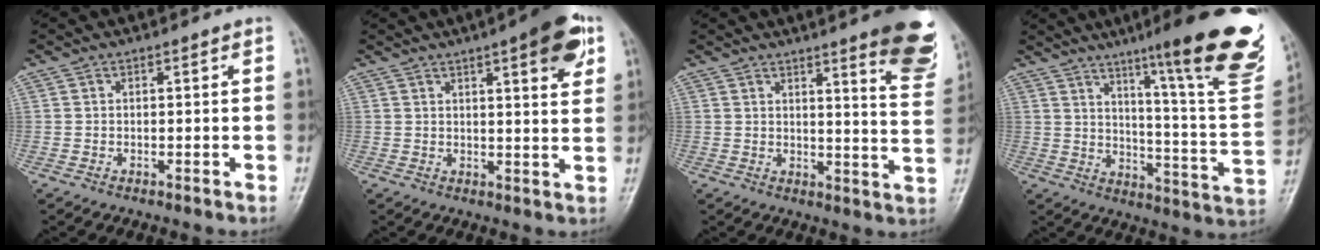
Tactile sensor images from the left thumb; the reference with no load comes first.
{"total": 9.8, "force": [5.1, 2.3, 8.1], "torque": [-0.090, -0.017, 0.060]}
{"total": 13.6, "force": [8.5, 2.3, 10.3], "torque": [-0.099, -0.053, 0.098]}
{"total": 26.0, "force": [16.4, 2.7, 20.0], "torque": [-0.254, -0.086, 0.227]}